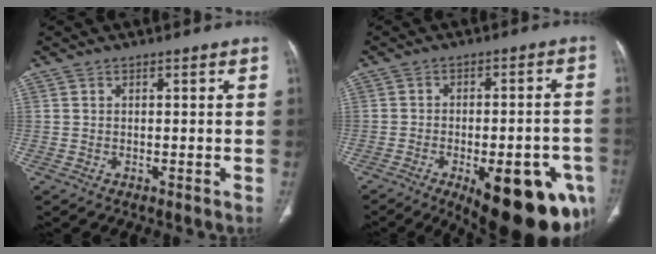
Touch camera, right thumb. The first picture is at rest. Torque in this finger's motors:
{"motor_torque": [2.46, 2.55, 1.37, -1.40, 0.39]}